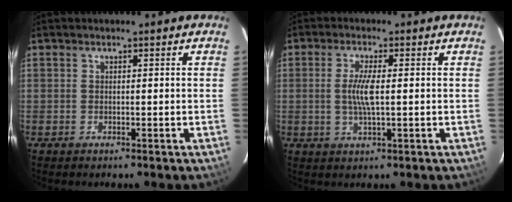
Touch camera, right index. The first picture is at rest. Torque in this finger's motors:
{"motor_torque": [0.20, 0.16, 0.23, 0.09]}